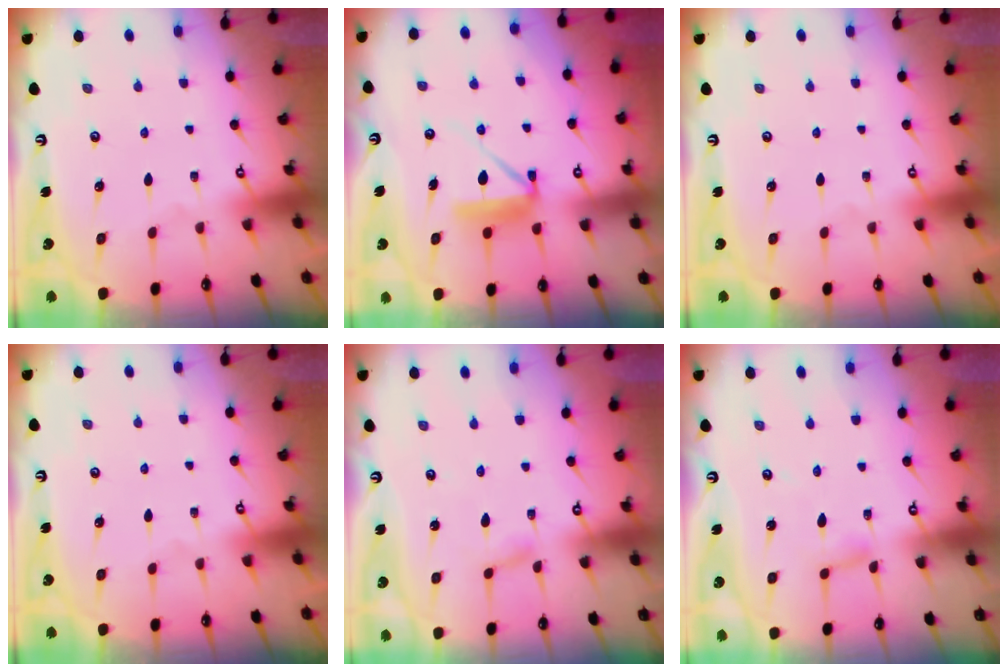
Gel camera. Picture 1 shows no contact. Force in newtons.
{"total": 8.7, "press": 8.6, "slide": 0.6}
{"total": 0.0}
{"total": 0.0}
{"total": 1.8, "press": 1.7, "slide": 0.1}
{"total": 2.5, "press": 2.5, "slide": 0.2}